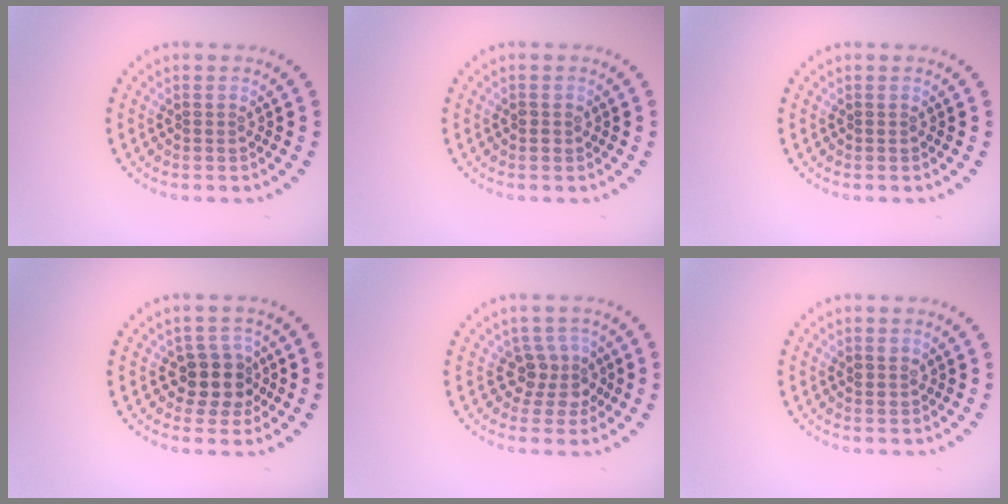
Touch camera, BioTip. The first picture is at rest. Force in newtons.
{"total": 0.8, "press": 0.7, "slide": 0.3}
{"total": 0.0}
{"total": 3.1, "press": 2.7, "slide": 1.5}
{"total": 2.8, "press": 2.3, "slide": 1.7}
{"total": 0.9, "press": 0.9, "slide": 0.2}